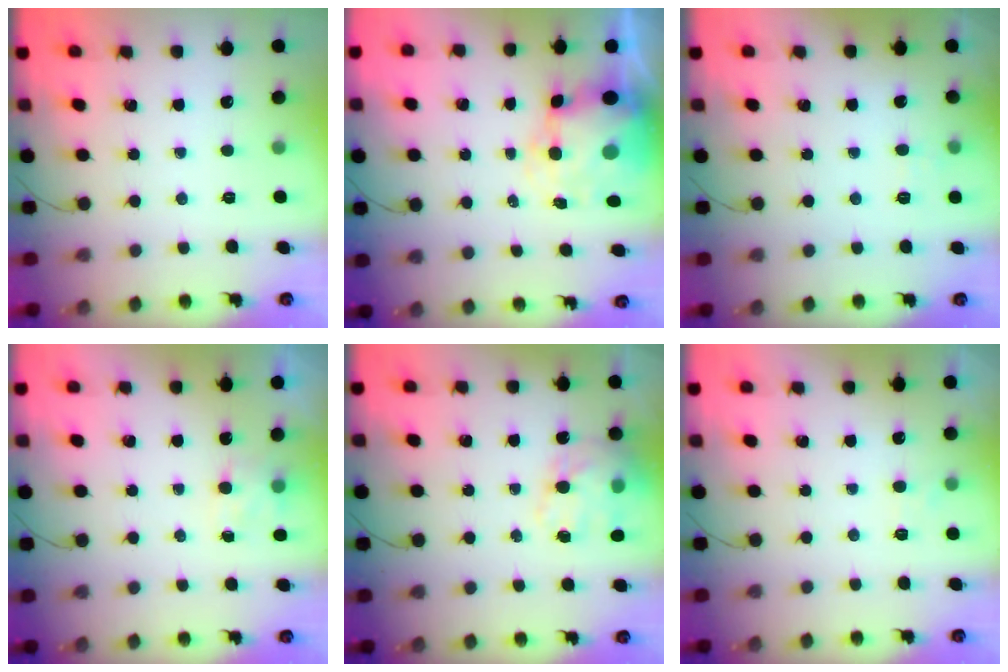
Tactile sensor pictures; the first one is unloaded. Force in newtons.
{"total": 9.9, "press": 9.7, "slide": 2.1}
{"total": 2.8, "press": 2.5, "slide": 1.3}
{"total": 3.7, "press": 3.6, "slide": 1.0}
{"total": 15.7, "press": 15.2, "slide": 4.0}
{"total": 4.2, "press": 4.1, "slide": 1.1}